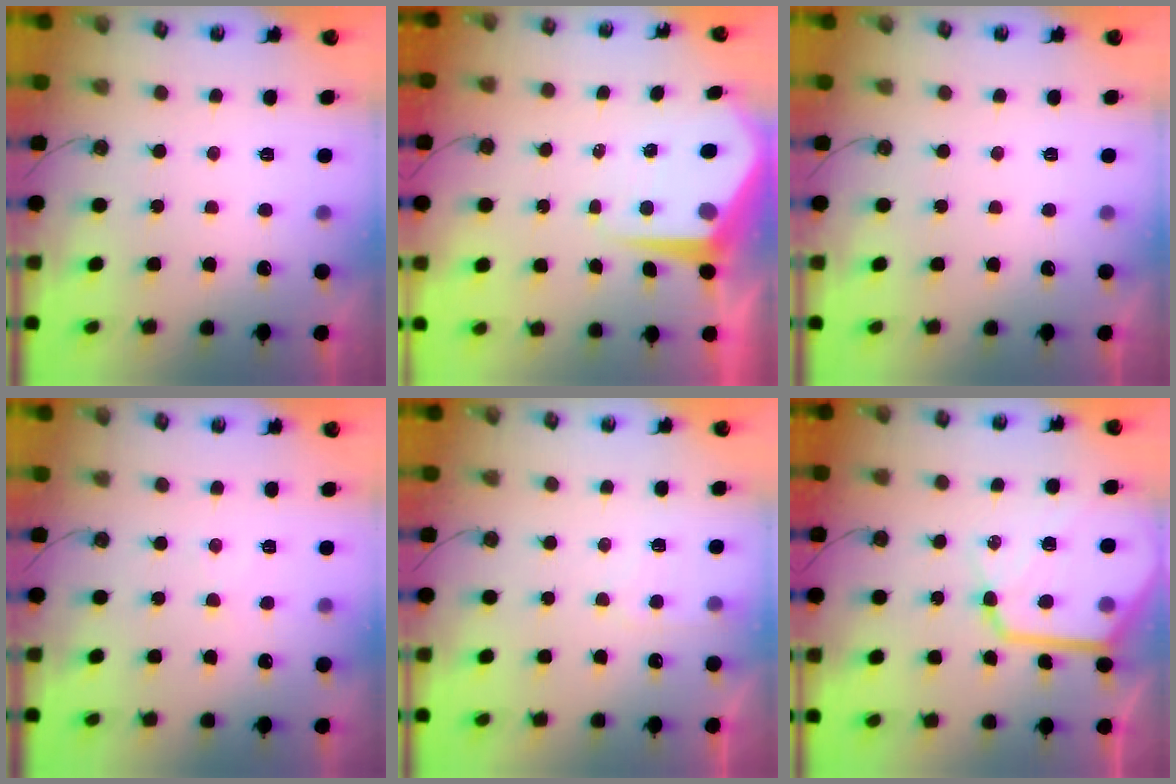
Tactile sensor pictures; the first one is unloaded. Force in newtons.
{"total": 8.9, "press": 8.8, "slide": 1.0}
{"total": 0.0}
{"total": 3.1, "press": 3.0, "slide": 0.6}
{"total": 5.2, "press": 5.2, "slide": 0.6}
{"total": 18.0, "press": 17.9, "slide": 1.5}